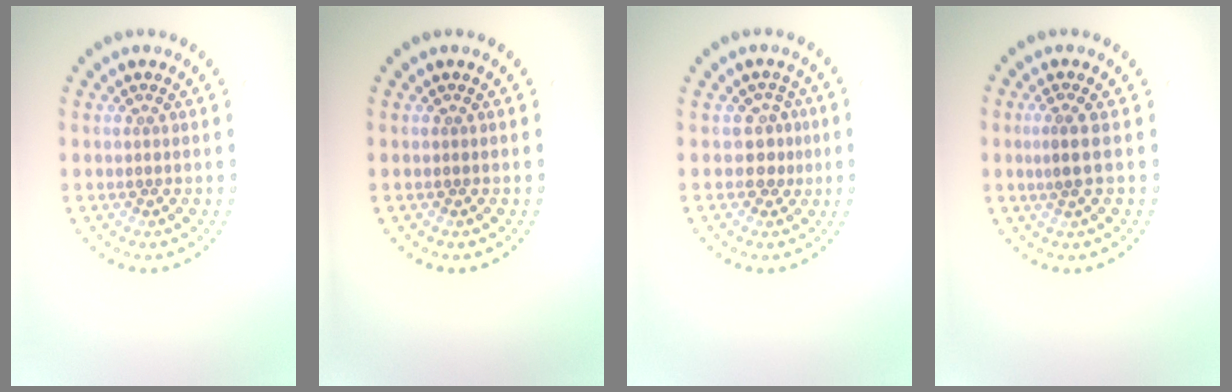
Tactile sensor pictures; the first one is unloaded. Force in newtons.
{"total": 0.0}
{"total": 1.8, "press": 1.5, "slide": 1.0}
{"total": 1.6, "press": 1.4, "slide": 0.9}